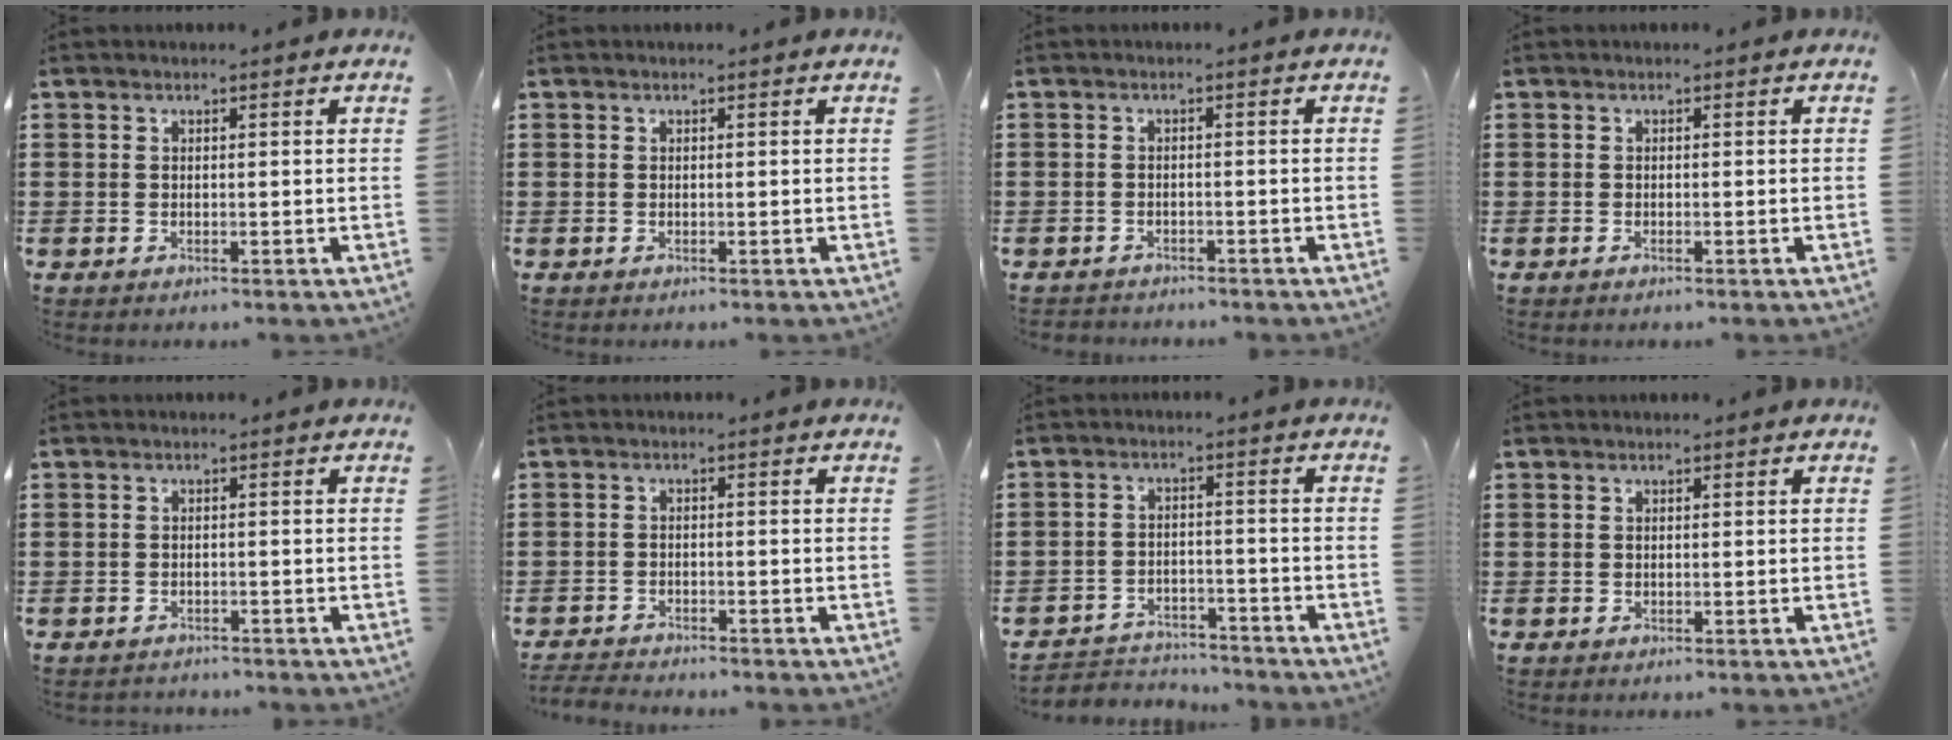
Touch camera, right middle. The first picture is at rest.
{"total": 0.0}
{"total": 1.4, "force": [-1.4, 0.1, -0.1], "torque": [-0.004, -0.001, -0.030]}
{"total": 0.5, "force": [-0.3, -0.1, 0.4], "torque": [-0.009, -0.006, -0.004]}
{"total": 1.1, "force": [-1.1, 0.1, -0.1], "torque": [-0.003, 0.001, -0.023]}
{"total": 2.5, "force": [-2.5, 0.1, 0.1], "torque": [-0.008, -0.005, -0.053]}
{"total": 3.6, "force": [-3.5, 0.9, -0.1], "torque": [-0.007, 0.002, -0.074]}
{"total": 0.0}